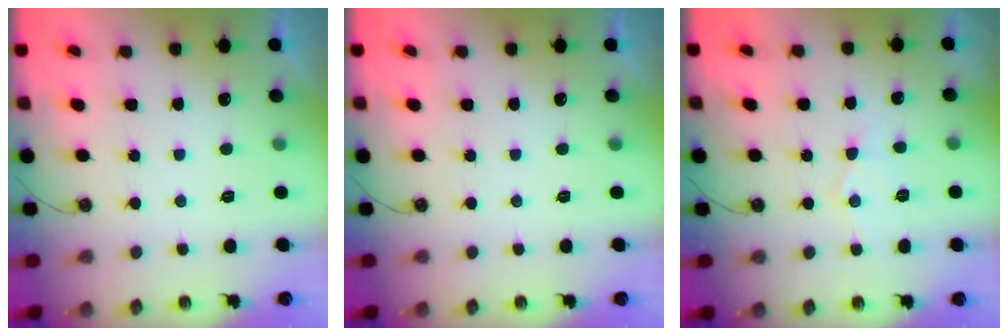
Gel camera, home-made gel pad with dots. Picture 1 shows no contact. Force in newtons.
{"total": 0.0}
{"total": 8.1, "press": 8.1, "slide": 0.2}